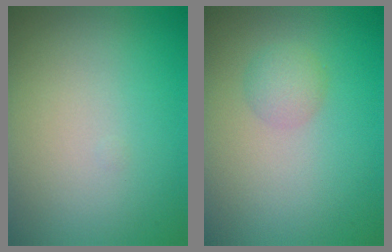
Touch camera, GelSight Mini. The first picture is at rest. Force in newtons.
{"total": 1.6, "press": 1.6, "slide": 0.0}